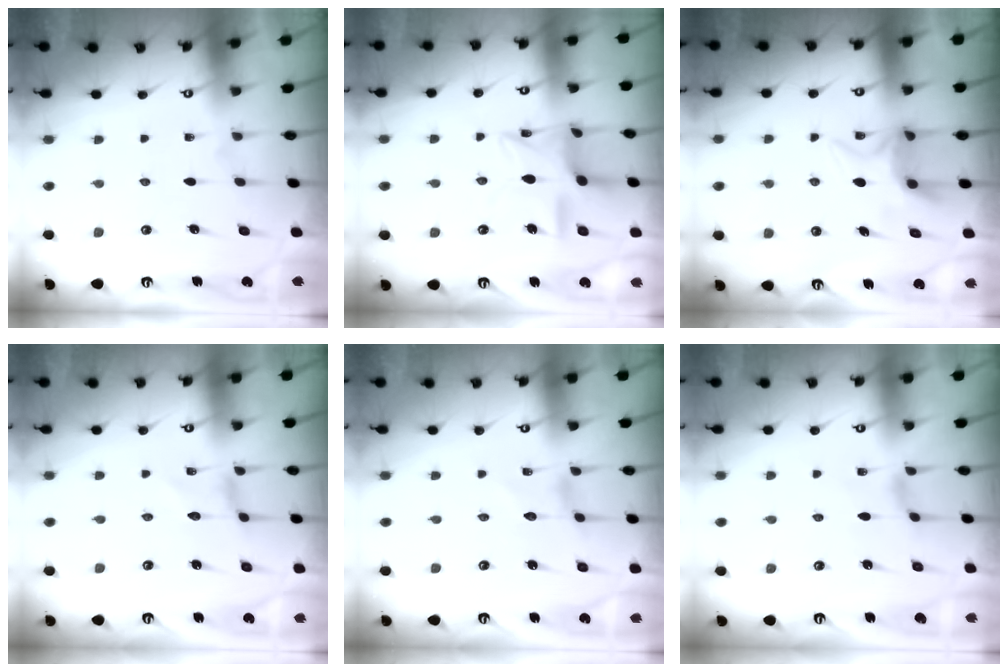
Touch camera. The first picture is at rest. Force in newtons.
{"total": 13.2, "press": 13.1, "slide": 1.1}
{"total": 6.8, "press": 6.8, "slide": 0.1}
{"total": 0.0}
{"total": 0.0}
{"total": 1.0, "press": 0.9, "slide": 0.4}